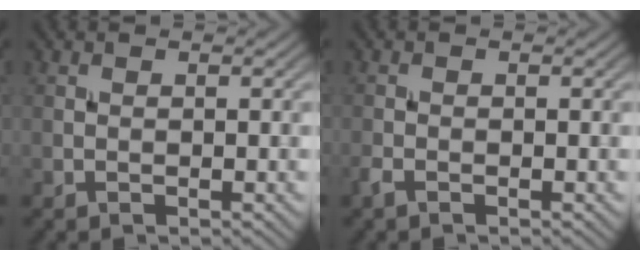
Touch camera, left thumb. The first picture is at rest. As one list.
[{"total": 1.0, "force": [-0.7, 0.3, 0.6], "torque": [-0.019, -0.001, -0.018]}]